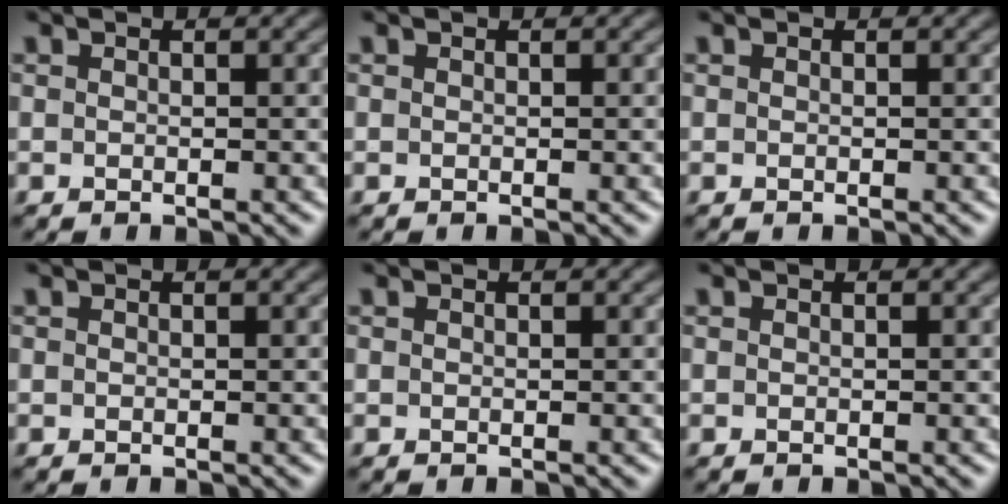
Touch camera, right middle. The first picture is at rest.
{"total": 0.0}
{"total": 0.0}
{"total": 0.0}
{"total": 0.0}
{"total": 0.0}